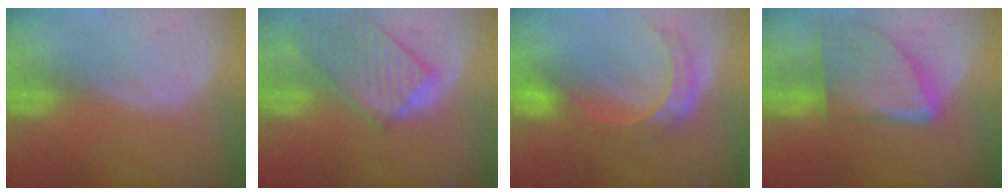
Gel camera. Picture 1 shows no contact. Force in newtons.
{"total": 9.6, "press": 8.4, "slide": 4.6}
{"total": 6.0, "press": 5.9, "slide": 0.4}
{"total": 9.3, "press": 9.3, "slide": 0.5}